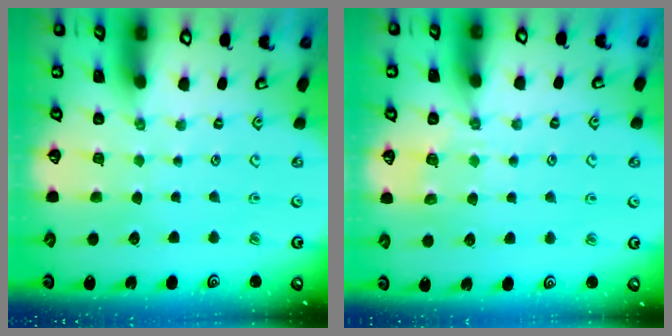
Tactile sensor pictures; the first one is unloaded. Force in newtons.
{"total": 5.9, "press": 5.8, "slide": 0.7}